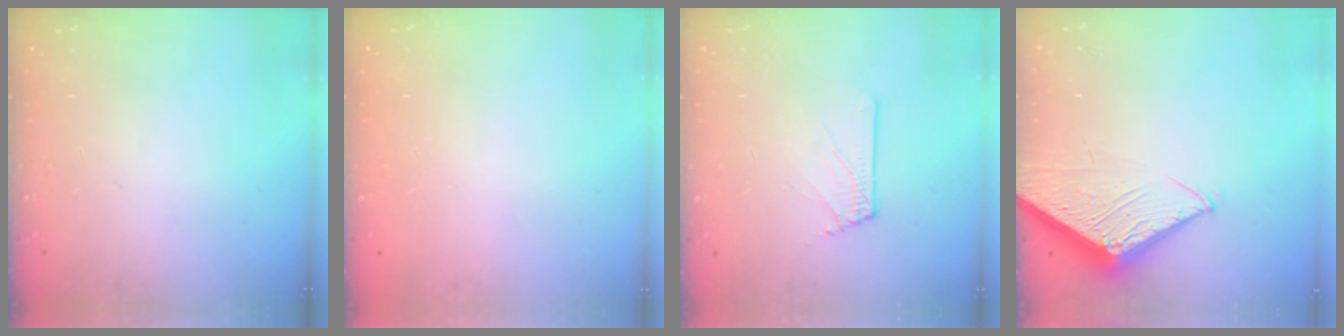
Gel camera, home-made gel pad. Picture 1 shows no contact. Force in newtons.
{"total": 0.0}
{"total": 3.0, "press": 2.9, "slide": 0.5}
{"total": 6.1, "press": 6.1, "slide": 0.6}